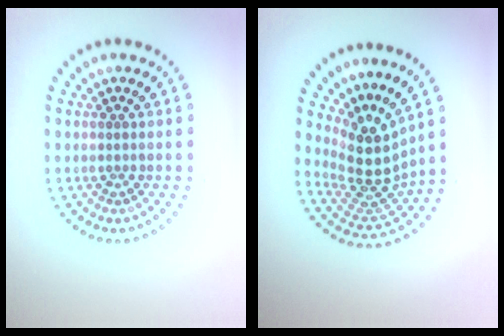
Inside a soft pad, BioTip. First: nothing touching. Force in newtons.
{"total": 4.9, "press": 3.7, "slide": 3.3}